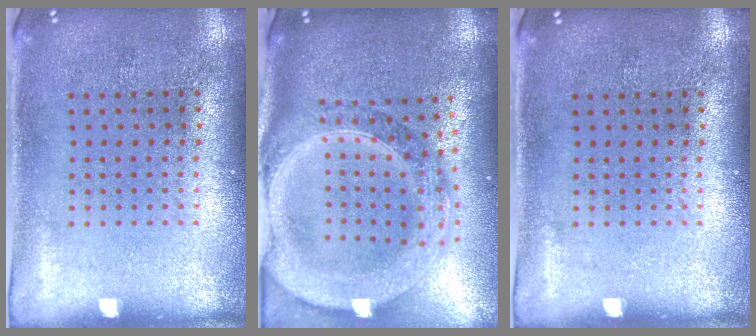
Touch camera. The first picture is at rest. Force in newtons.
{"total": 3.3, "press": 2.7, "slide": 1.9}
{"total": 0.0}